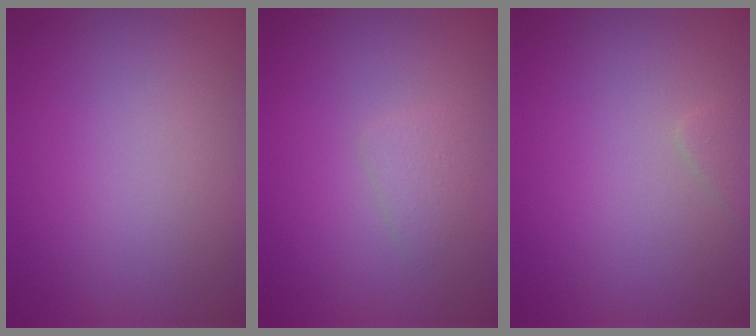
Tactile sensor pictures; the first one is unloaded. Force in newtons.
{"total": 1.2, "press": 1.2, "slide": 0.0}
{"total": 0.8, "press": 0.8, "slide": 0.0}